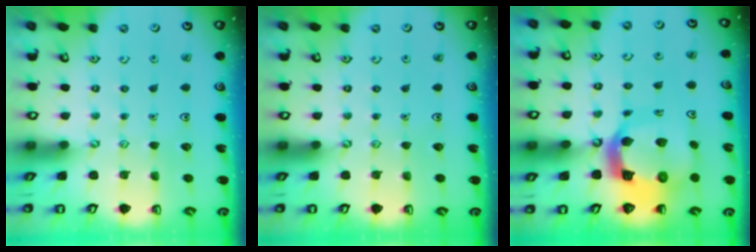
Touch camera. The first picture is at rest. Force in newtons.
{"total": 0.0}
{"total": 13.3, "press": 13.2, "slide": 1.7}